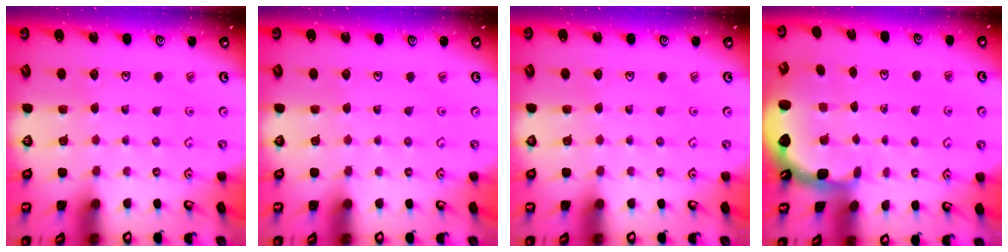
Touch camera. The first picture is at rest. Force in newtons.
{"total": 0.0}
{"total": 0.0}
{"total": 2.3, "press": 1.7, "slide": 1.6}